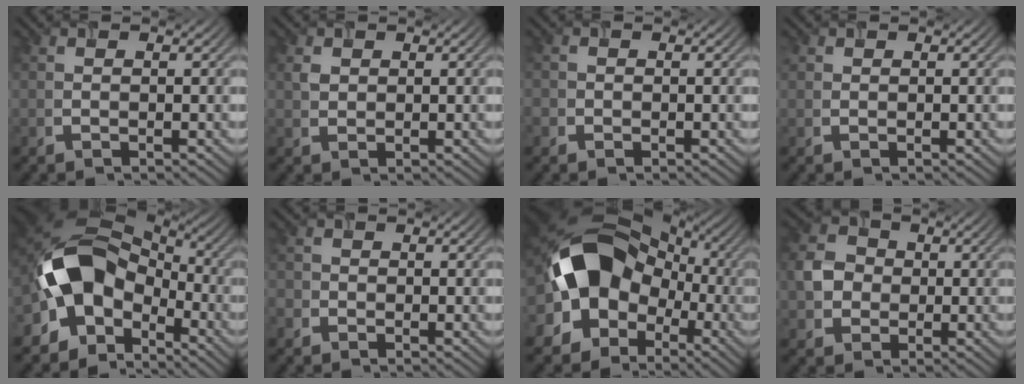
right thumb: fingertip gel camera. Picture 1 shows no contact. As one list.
[{"total": 1.3, "force": [0.7, 1.0, 0.5], "torque": [-0.015, 0.003, 0.014]}, {"total": 1.2, "force": [-0.4, 1.1, 0.1], "torque": [0.001, -0.004, -0.013]}, {"total": 0.6, "force": [0.4, 0.4, 0.0], "torque": [0.001, 0.001, 0.007]}, {"total": 13.8, "force": [-4.1, 9.3, 9.4], "torque": [-0.176, 0.007, -0.096]}, {"total": 1.5, "force": [-0.8, 1.2, 0.2], "torque": [-0.001, -0.003, -0.021]}, {"total": 17.2, "force": [-2.1, 13.0, 11.2], "torque": [-0.206, -0.006, -0.040]}, {"total": 4.6, "force": [-0.1, 4.1, 2.0], "torque": [-0.049, 0.007, -0.012]}]